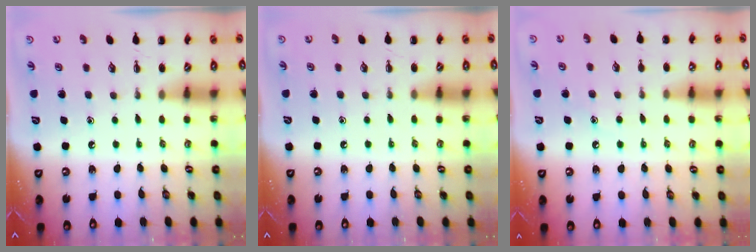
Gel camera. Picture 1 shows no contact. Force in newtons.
{"total": 4.6, "press": 4.3, "slide": 1.8}
{"total": 8.5, "press": 8.3, "slide": 1.9}